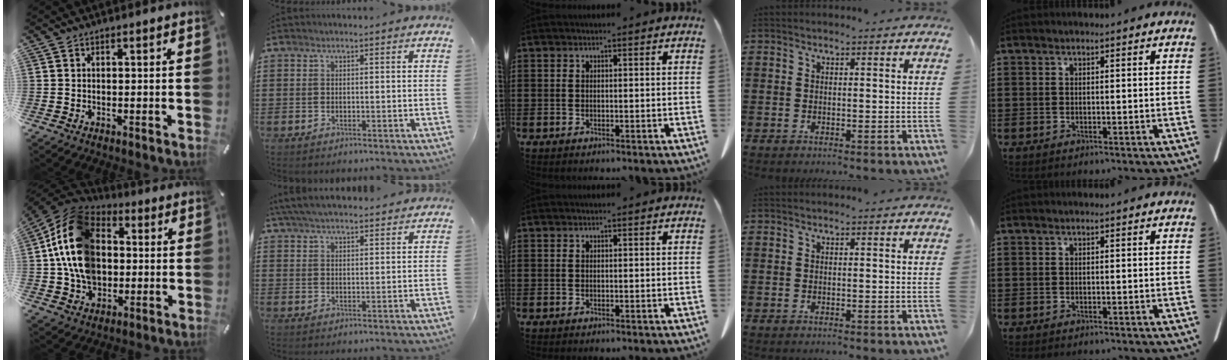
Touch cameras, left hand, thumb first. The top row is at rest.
{"thumb": {"total": 17.3, "force": [0.4, 13.6, 10.7], "torque": [-0.241, 0.011, 0.007]}, "index": {"total": 5.0, "force": [4.7, 0.5, 1.7], "torque": [-0.047, -0.009, 0.086]}}